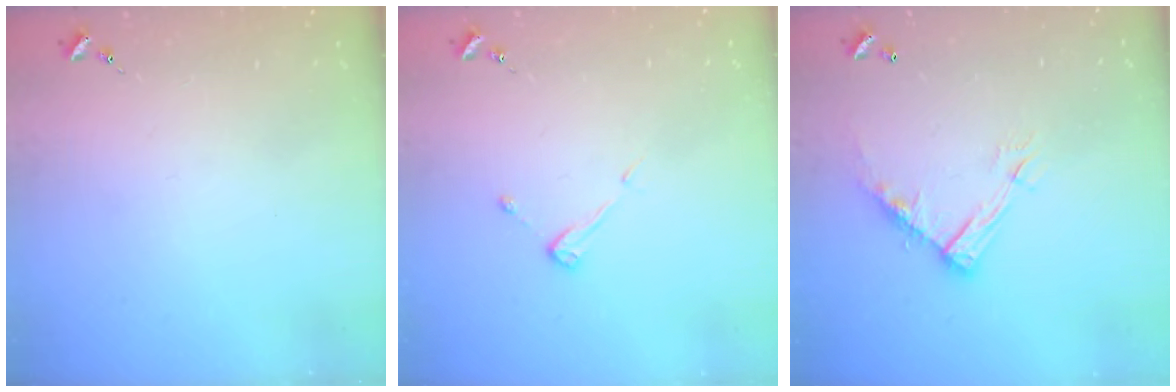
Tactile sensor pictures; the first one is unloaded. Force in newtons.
{"total": 3.8, "press": 3.8, "slide": 0.4}
{"total": 11.8, "press": 11.8, "slide": 0.5}